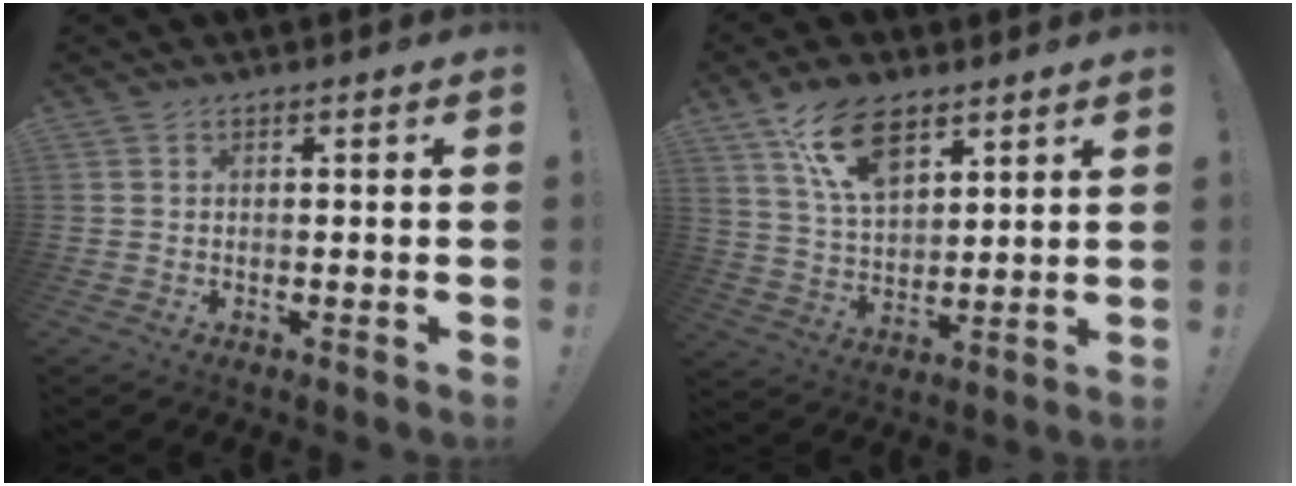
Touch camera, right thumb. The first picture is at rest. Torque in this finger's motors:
{"motor_torque": [0.25, 0.47, 0.84, 0.74, 0.06]}